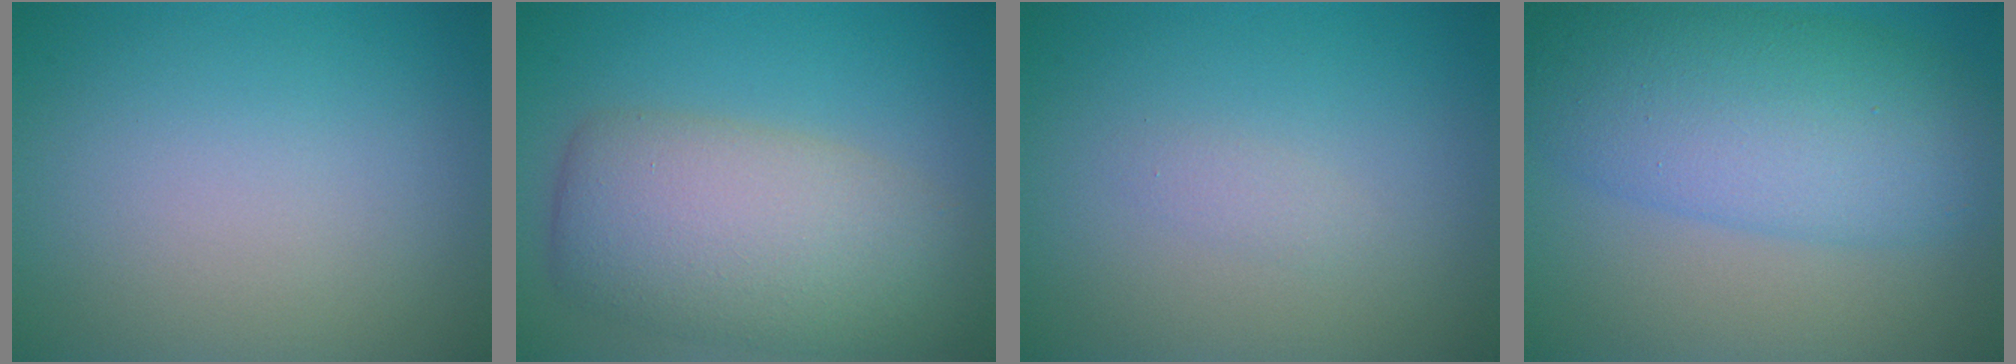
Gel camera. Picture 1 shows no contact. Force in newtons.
{"total": 8.2, "press": 8.2, "slide": 0.3}
{"total": 0.7, "press": 0.7, "slide": 0.0}
{"total": 8.9, "press": 8.9, "slide": 0.0}